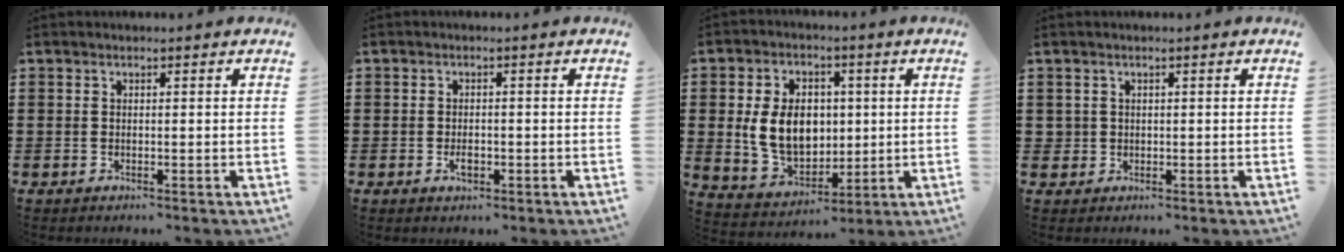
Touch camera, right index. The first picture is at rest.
{"total": 1.8, "force": [-0.7, 1.1, 1.2], "torque": [-0.024, 0.000, -0.011]}
{"total": 9.7, "force": [0.9, 7.2, 6.4], "torque": [-0.141, 0.012, 0.014]}
{"total": 1.2, "force": [0.1, 1.2, 0.1], "torque": [-0.005, 0.007, 0.001]}